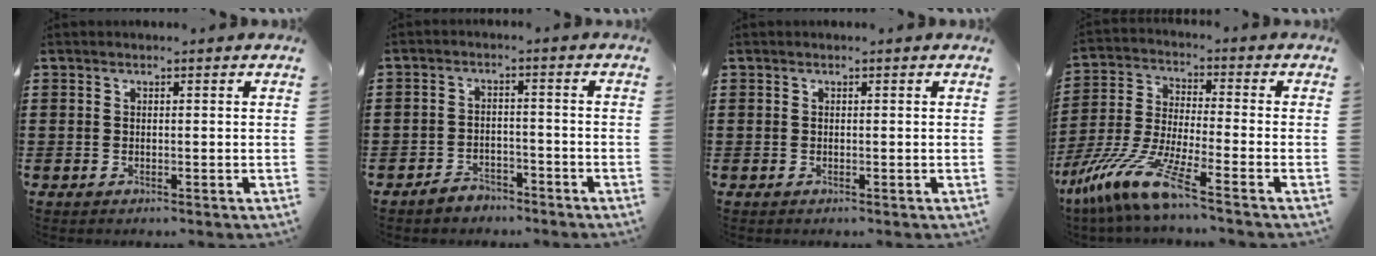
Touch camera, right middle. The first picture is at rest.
{"total": 3.2, "force": [-3.0, 1.0, 0.1], "torque": [-0.007, 0.005, -0.063]}
{"total": 0.0}
{"total": 11.1, "force": [-8.5, 0.4, 7.1], "torque": [-0.170, -0.008, -0.179]}